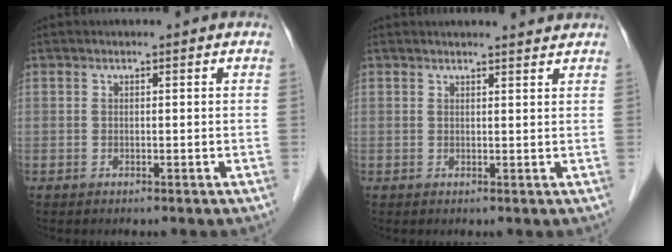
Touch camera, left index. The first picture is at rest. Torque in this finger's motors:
{"motor_torque": [0.44, -0.28, 0.07, -0.01]}